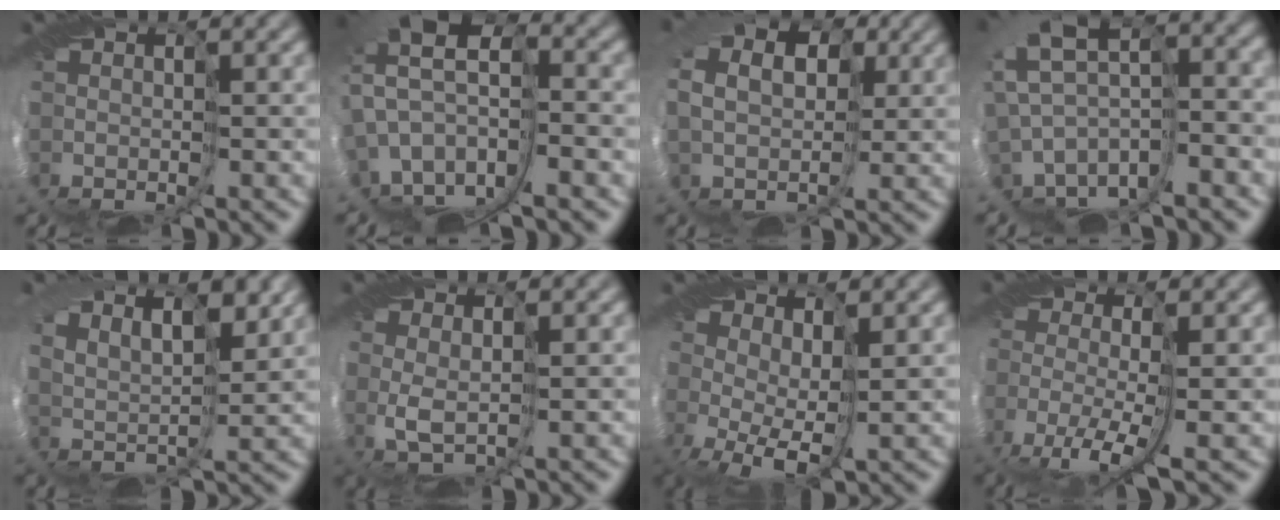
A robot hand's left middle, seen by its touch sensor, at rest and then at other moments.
{"total": 9.6, "force": [1.1, 5.7, 7.6], "torque": [-0.174, -0.004, 0.042]}
{"total": 6.3, "force": [2.7, 4.4, 3.5], "torque": [-0.064, 0.025, 0.046]}
{"total": 4.4, "force": [-0.2, 1.9, 3.9], "torque": [-0.097, 0.026, -0.002]}
{"total": 4.9, "force": [4.8, 0.4, 0.9], "torque": [-0.009, 0.019, 0.066]}
{"total": 1.2, "force": [0.1, 0.8, 0.8], "torque": [-0.036, -0.002, 0.006]}
{"total": 2.3, "force": [0.4, 1.6, 1.6], "torque": [-0.045, -0.004, 0.017]}
{"total": 2.5, "force": [-1.3, 0.5, 2.1], "torque": [-0.056, 0.005, -0.043]}